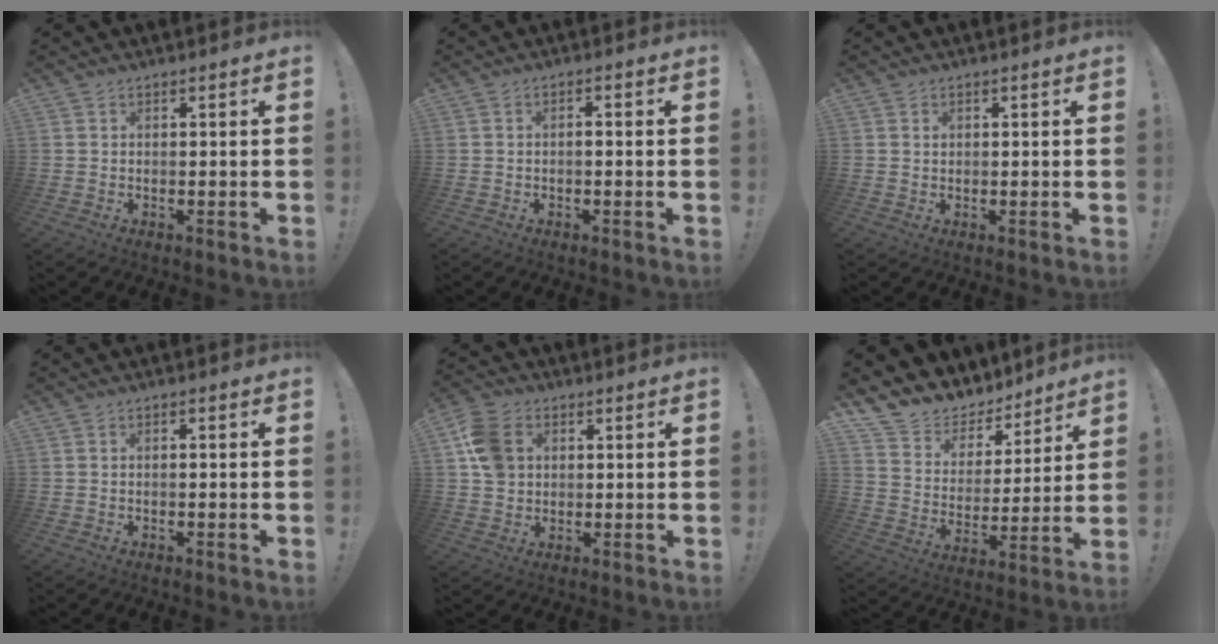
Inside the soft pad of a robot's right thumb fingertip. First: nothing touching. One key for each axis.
{"total": 1.1, "fx": -0.7, "fy": 0.2, "fz": 0.9, "tx": -0.018, "ty": 0.004, "tz": -0.014}
{"total": 0.6, "fx": 0.4, "fy": 0.4, "fz": 0.2, "tx": -0.008, "ty": 0.002, "tz": 0.008}
{"total": 0.8, "fx": -0.6, "fy": 0.1, "fz": 0.5, "tx": -0.010, "ty": 0.001, "tz": -0.010}
{"total": 10.5, "fx": 2.6, "fy": 8.3, "fz": 5.9, "tx": -0.103, "ty": 0.011, "tz": 0.055}
{"total": 10.8, "fx": 8.8, "fy": 5.9, "fz": 1.8, "tx": -0.048, "ty": -0.080, "tz": 0.163}